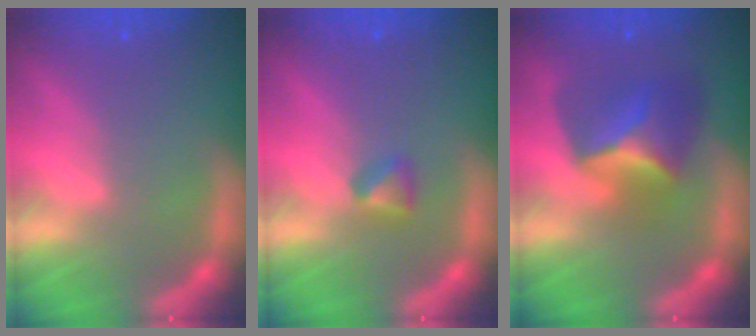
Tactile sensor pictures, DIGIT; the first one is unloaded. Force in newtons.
{"total": 1.4}
{"total": 5.9}